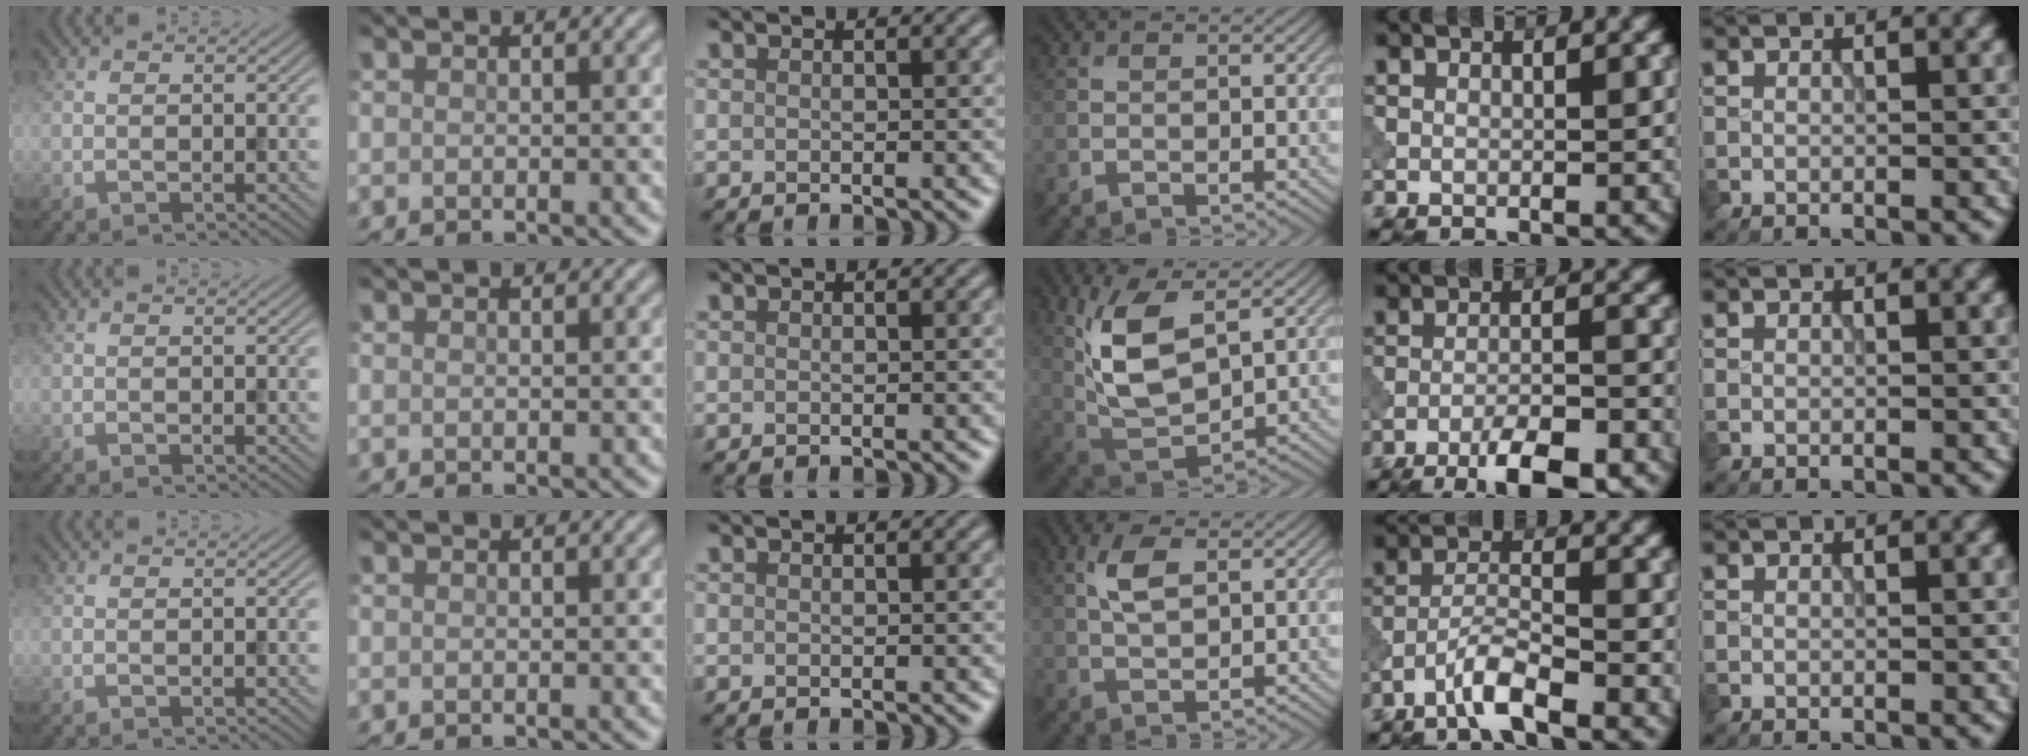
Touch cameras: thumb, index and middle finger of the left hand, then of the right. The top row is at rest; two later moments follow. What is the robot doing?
{"motion": "shake", "object": "bell"}